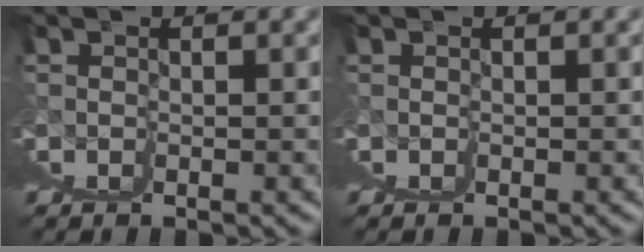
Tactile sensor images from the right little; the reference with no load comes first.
{"total": 0.0}